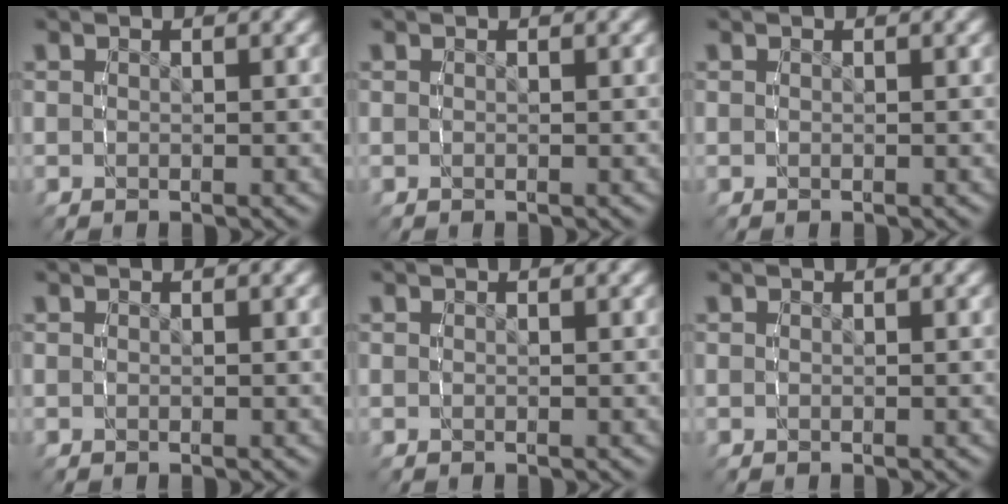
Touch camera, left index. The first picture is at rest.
{"total": 0.0}
{"total": 0.0}
{"total": 0.0}
{"total": 0.0}
{"total": 0.0}